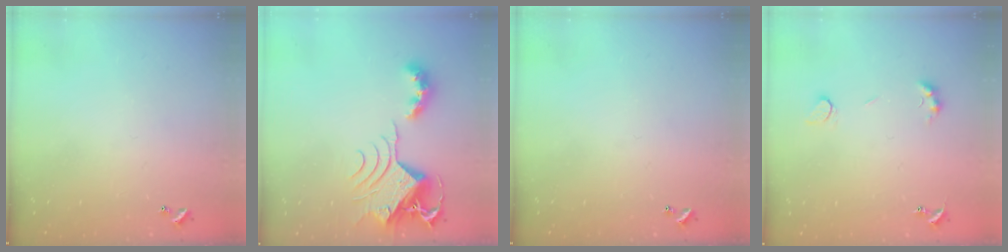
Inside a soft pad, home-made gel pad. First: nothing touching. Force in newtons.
{"total": 9.4, "press": 9.4, "slide": 0.3}
{"total": 0.0}
{"total": 3.8, "press": 3.6, "slide": 1.0}